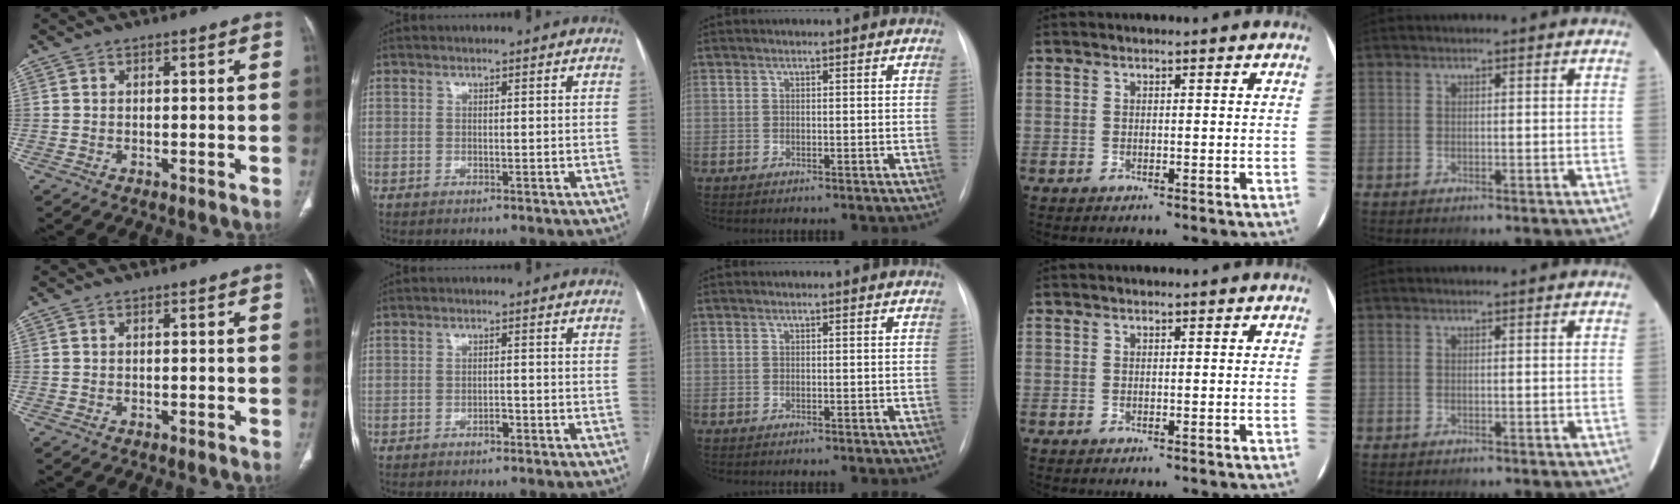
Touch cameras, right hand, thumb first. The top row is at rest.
{"index": {"total": 1.4, "force": [-0.8, 0.6, 0.9], "torque": [-0.013, 0.002, -0.012]}}